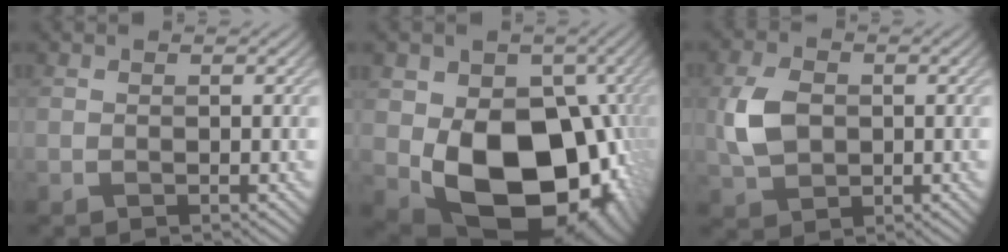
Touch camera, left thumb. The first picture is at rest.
{"total": 17.9, "force": [-2.8, 12.7, 12.2], "torque": [-0.167, -0.052, -0.027]}
{"total": 5.8, "force": [0.1, 4.1, 4.1], "torque": [-0.100, 0.001, 0.000]}